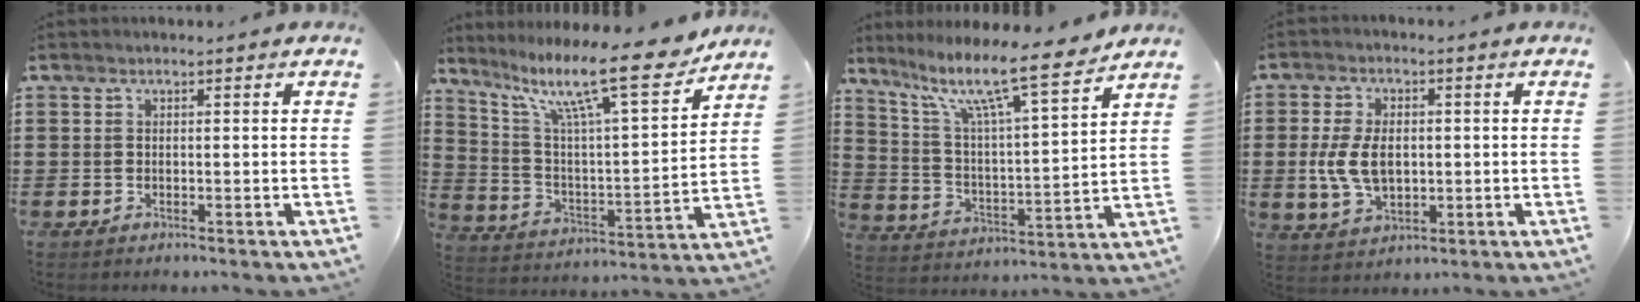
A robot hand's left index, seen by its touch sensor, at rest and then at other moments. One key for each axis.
{"total": 14.8, "fx": 11.1, "fy": 2.1, "fz": 9.7, "tx": -0.189, "ty": -0.065, "tz": 0.177}
{"total": 11.4, "fx": 8.7, "fy": 1.3, "fz": 7.2, "tx": -0.154, "ty": -0.055, "tz": 0.138}
{"total": 7.0, "fx": -0.1, "fy": 4.4, "fz": 5.5, "tx": -0.125, "ty": 0.001, "tz": -0.010}